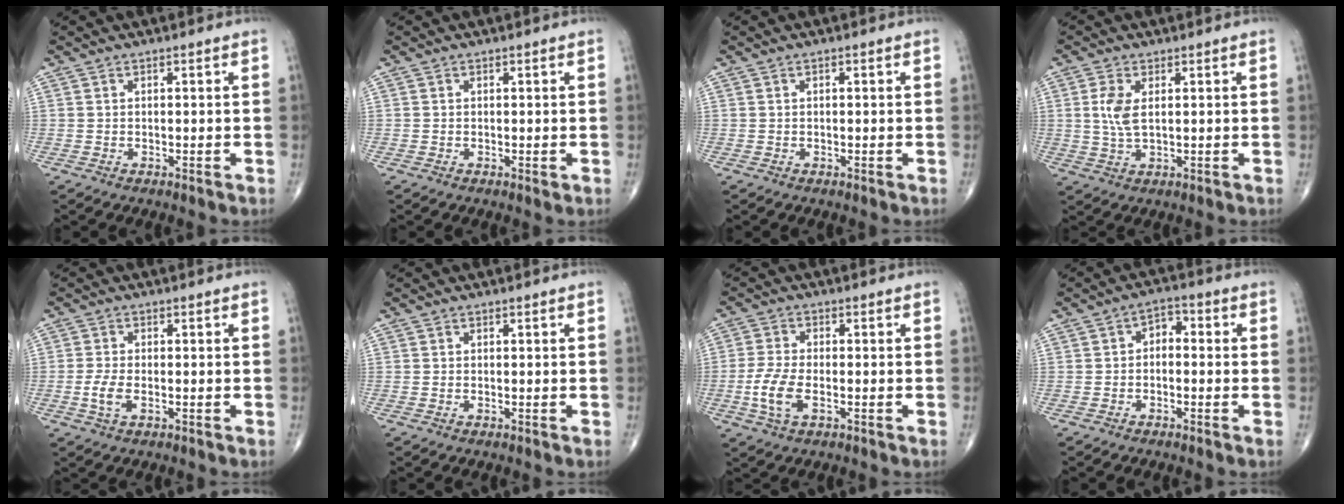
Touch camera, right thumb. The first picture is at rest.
{"total": 0.5, "force": [-0.1, 0.3, 0.4], "torque": [-0.007, -0.003, -0.002]}
{"total": 0.0}
{"total": 4.7, "force": [1.0, 2.2, 4.1], "torque": [-0.094, -0.004, 0.021]}
{"total": 3.6, "force": [-0.9, 1.8, 3.0], "torque": [-0.071, 0.002, -0.020]}
{"total": 0.0}
{"total": 6.5, "force": [-1.8, 3.1, 5.4], "torque": [-0.127, 0.004, -0.037]}
{"total": 3.5, "force": [-0.4, 2.3, 2.6], "torque": [-0.026, 0.021, -0.020]}